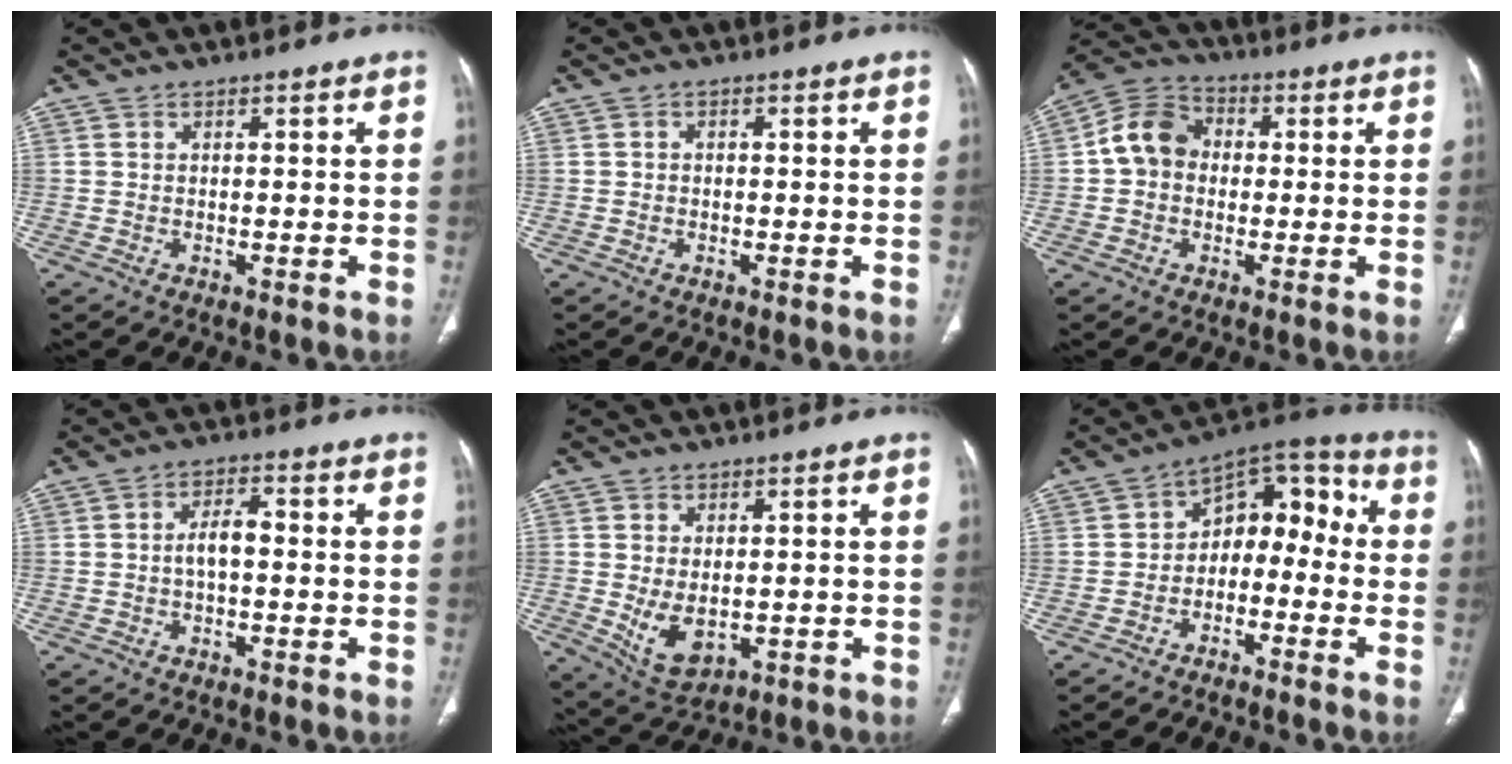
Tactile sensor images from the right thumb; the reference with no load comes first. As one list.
[{"total": 0.5, "force": [-0.1, 0.4, 0.3], "torque": [-0.002, 0.002, -0.005]}, {"total": 8.7, "force": [0.3, 7.3, 4.9], "torque": [-0.076, 0.027, -0.009]}, {"total": 4.1, "force": [-0.4, 2.0, 3.6], "torque": [-0.062, 0.016, -0.011]}, {"total": 7.1, "force": [-0.7, 4.4, 5.5], "torque": [-0.092, -0.012, 0.006]}, {"total": 11.0, "force": [-2.3, 7.7, 7.5], "torque": [-0.065, 0.063, -0.051]}]